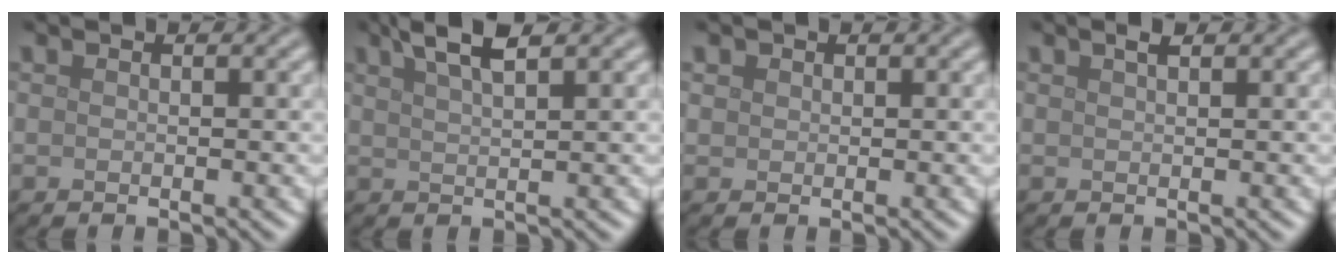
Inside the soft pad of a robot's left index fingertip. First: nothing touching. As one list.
[{"total": 3.6, "force": [2.4, 0.8, 2.5], "torque": [-0.034, 0.010, 0.042]}, {"total": 0.8, "force": [0.4, 0.7, 0.1], "torque": [0.000, 0.000, 0.007]}, {"total": 1.0, "force": [0.7, 0.2, 0.6], "torque": [-0.012, 0.003, 0.012]}]